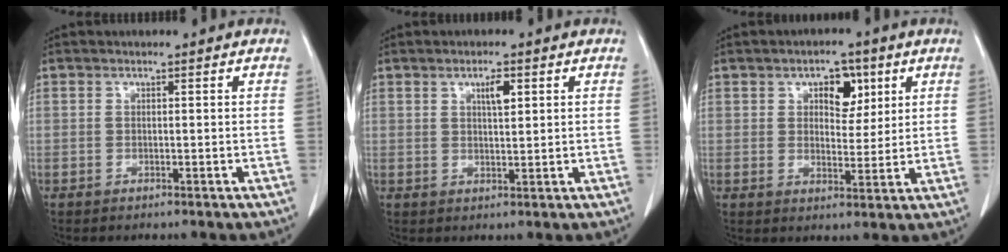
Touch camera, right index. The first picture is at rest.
{"total": 2.9, "force": [1.3, 0.8, 2.5], "torque": [-0.042, -0.003, 0.022]}
{"total": 5.7, "force": [2.6, 3.3, 3.9], "torque": [-0.050, 0.010, 0.038]}